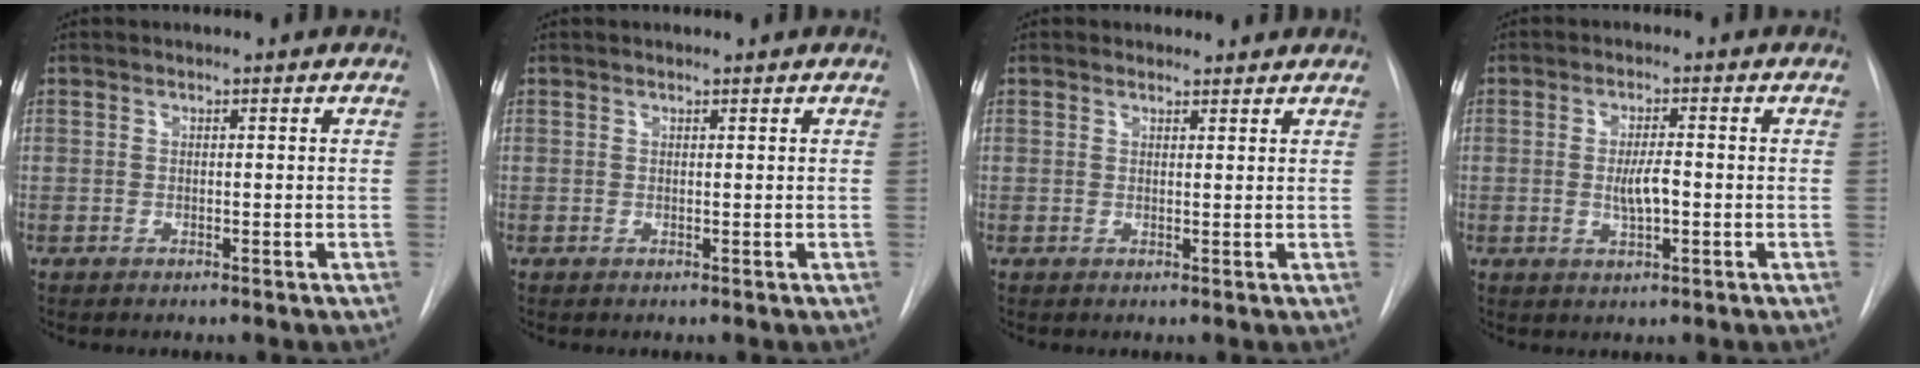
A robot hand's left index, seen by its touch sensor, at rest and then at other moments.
{"total": 0.6, "force": [0.6, 0.0, 0.1], "torque": [-0.004, 0.009, 0.013]}
{"total": 1.8, "force": [1.6, 0.8, -0.1], "torque": [0.000, 0.007, 0.018]}
{"total": 3.8, "force": [-0.5, 0.9, 3.7], "torque": [-0.069, -0.002, -0.006]}